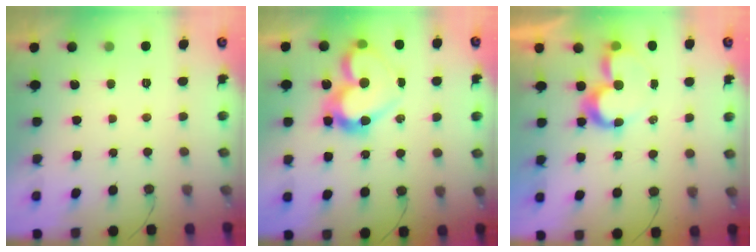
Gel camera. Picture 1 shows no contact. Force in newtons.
{"total": 16.1, "press": 15.9, "slide": 2.4}
{"total": 8.7, "press": 8.7, "slide": 0.1}